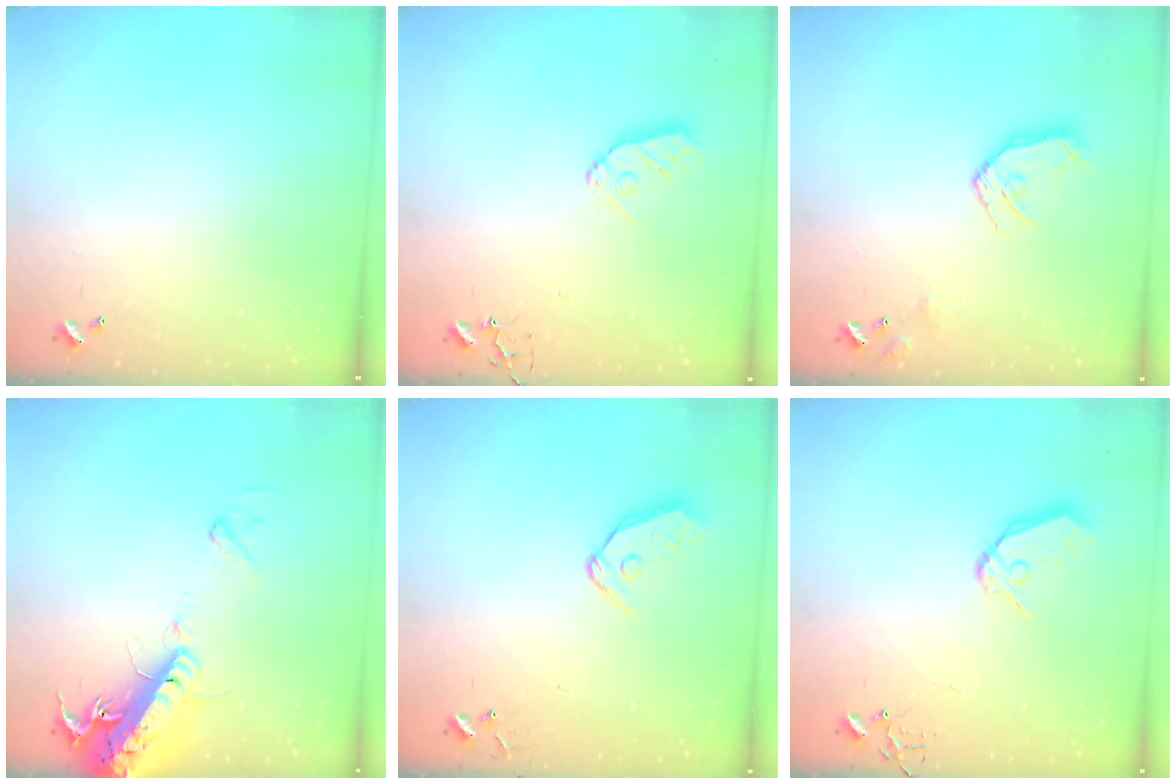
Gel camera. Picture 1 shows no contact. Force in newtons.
{"total": 8.6, "press": 8.5, "slide": 0.7}
{"total": 11.7, "press": 11.6, "slide": 1.2}
{"total": 18.9, "press": 18.5, "slide": 3.9}
{"total": 9.8, "press": 9.7, "slide": 1.3}
{"total": 11.3, "press": 11.2, "slide": 1.5}